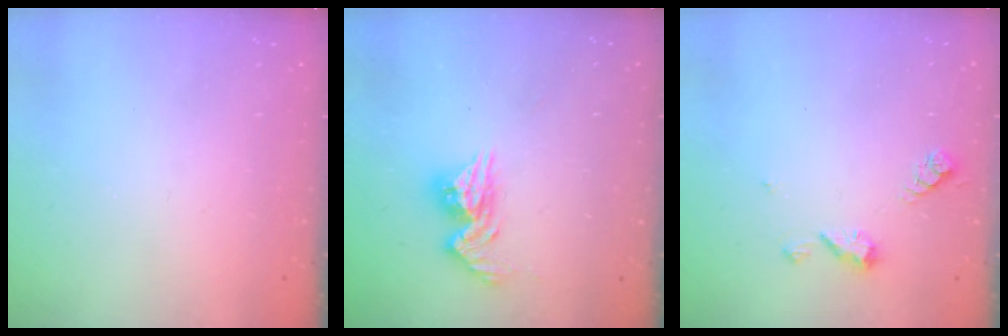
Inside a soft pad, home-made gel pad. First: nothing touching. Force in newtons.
{"total": 11.0, "press": 11.0, "slide": 1.0}
{"total": 6.3, "press": 6.2, "slide": 0.7}